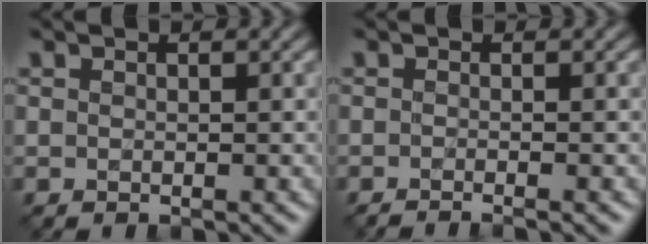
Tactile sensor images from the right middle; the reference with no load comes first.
{"total": 2.0, "force": [-0.9, 0.7, 1.6], "torque": [-0.002, -0.010, -0.023]}